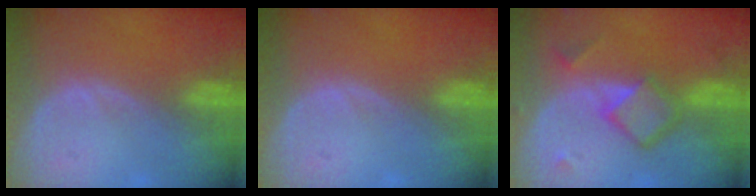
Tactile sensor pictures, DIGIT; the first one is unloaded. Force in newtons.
{"total": 0.0}
{"total": 6.6, "press": 5.7, "slide": 3.3}